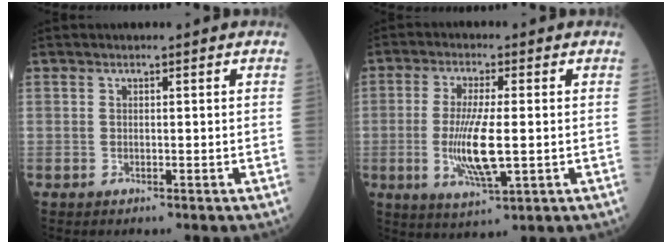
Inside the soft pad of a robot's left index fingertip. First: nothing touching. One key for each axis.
{"total": 8.7, "fx": -1.0, "fy": 1.5, "fz": 8.5, "tx": -0.174, "ty": -0.015, "tz": -0.018}